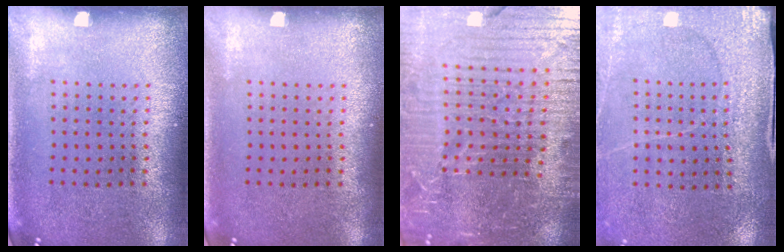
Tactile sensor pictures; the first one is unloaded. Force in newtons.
{"total": 0.0}
{"total": 6.7, "press": 5.8, "slide": 3.3}
{"total": 3.0, "press": 3.0, "slide": 0.1}